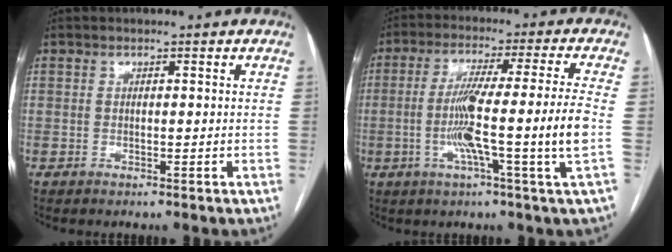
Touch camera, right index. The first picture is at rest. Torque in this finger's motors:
{"motor_torque": [1.85, -0.29, 1.05, 0.21]}